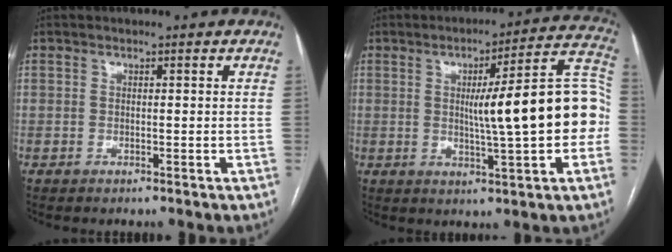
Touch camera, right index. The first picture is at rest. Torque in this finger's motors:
{"motor_torque": [1.25, 0.60, 0.43, 0.11]}